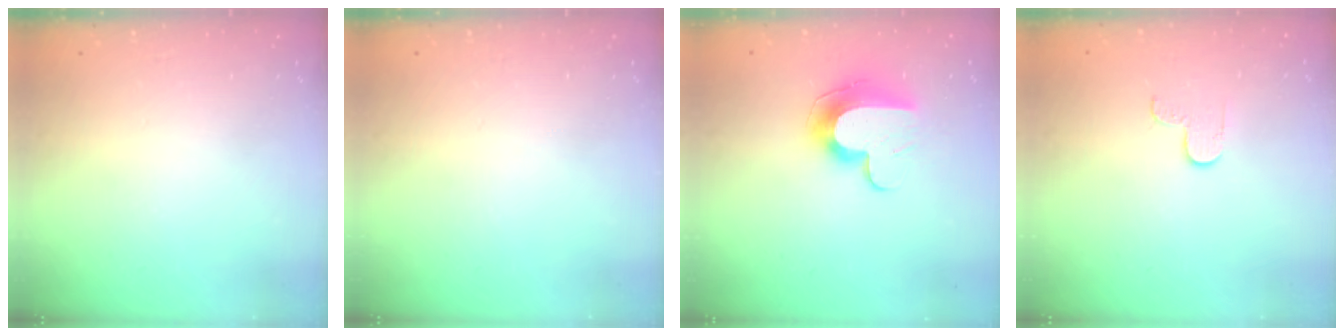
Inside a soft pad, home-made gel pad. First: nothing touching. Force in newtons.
{"total": 0.0}
{"total": 10.0, "press": 9.9, "slide": 1.1}
{"total": 2.7, "press": 2.6, "slide": 0.4}